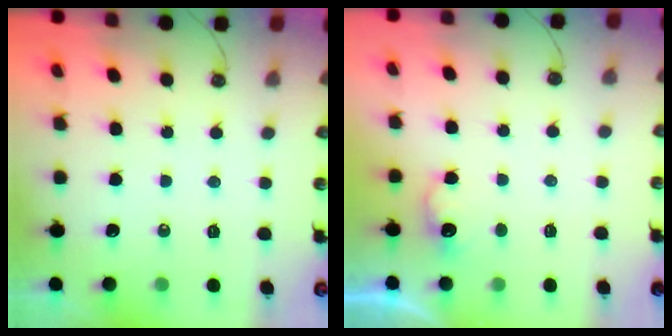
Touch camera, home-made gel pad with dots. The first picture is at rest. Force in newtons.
{"total": 5.9, "press": 5.8, "slide": 0.8}